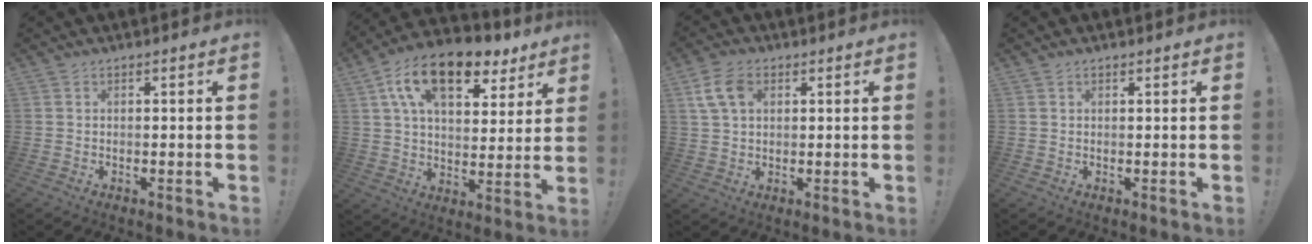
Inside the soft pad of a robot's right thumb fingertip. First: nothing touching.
{"total": 18.0, "force": [9.9, 8.9, 12.0], "torque": [-0.204, -0.044, 0.173]}
{"total": 8.7, "force": [3.0, 5.8, 5.7], "torque": [-0.118, 0.004, 0.061]}
{"total": 0.6, "force": [0.5, 0.3, 0.2], "torque": [-0.003, 0.000, 0.010]}